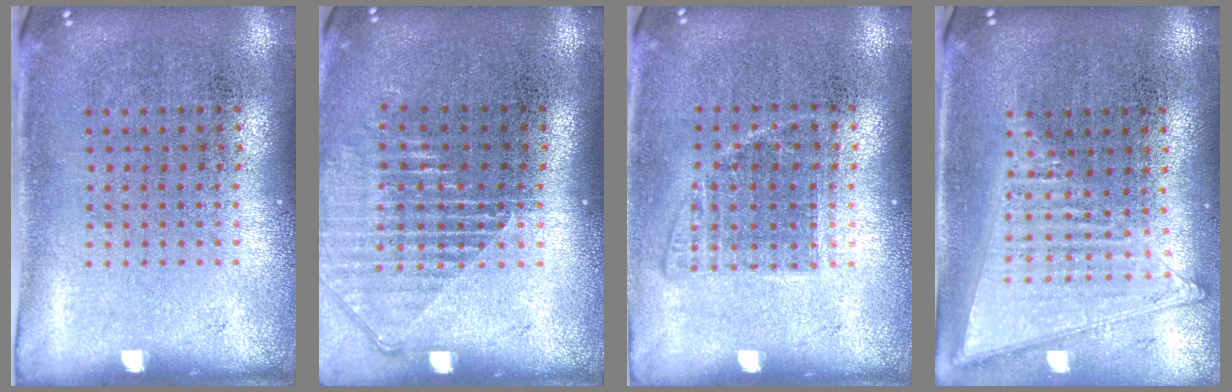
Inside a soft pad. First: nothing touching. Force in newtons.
{"total": 1.3, "press": 1.2, "slide": 0.5}
{"total": 1.0, "press": 0.9, "slide": 0.4}
{"total": 1.4, "press": 1.3, "slide": 0.5}